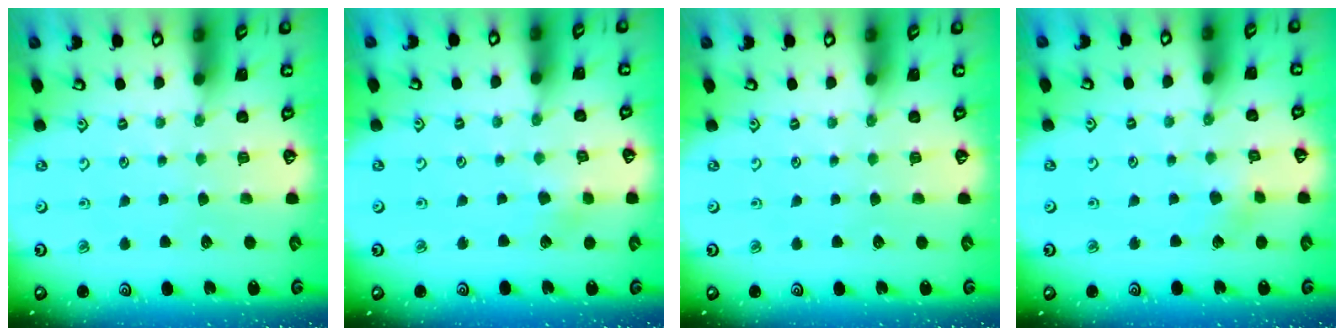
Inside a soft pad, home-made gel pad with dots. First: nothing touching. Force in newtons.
{"total": 2.9, "press": 2.9, "slide": 0.4}
{"total": 0.0}
{"total": 3.3, "press": 3.2, "slide": 0.3}